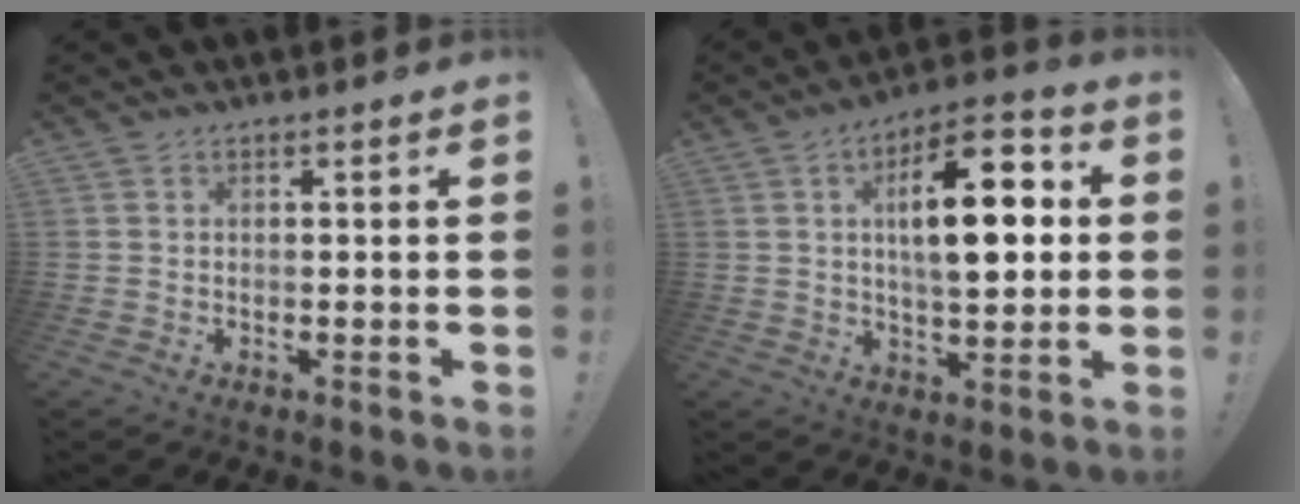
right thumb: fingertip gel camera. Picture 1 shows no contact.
{"total": 17.2, "force": [2.9, 7.6, 15.2], "torque": [-0.239, 0.005, 0.037]}